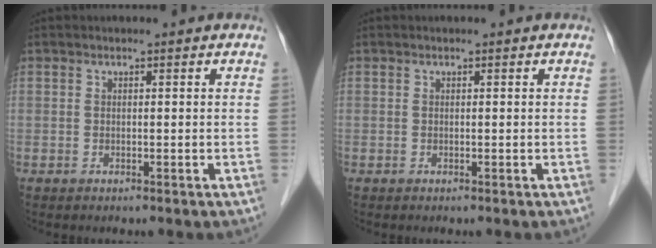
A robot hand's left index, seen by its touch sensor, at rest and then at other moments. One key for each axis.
{"total": 0.0}